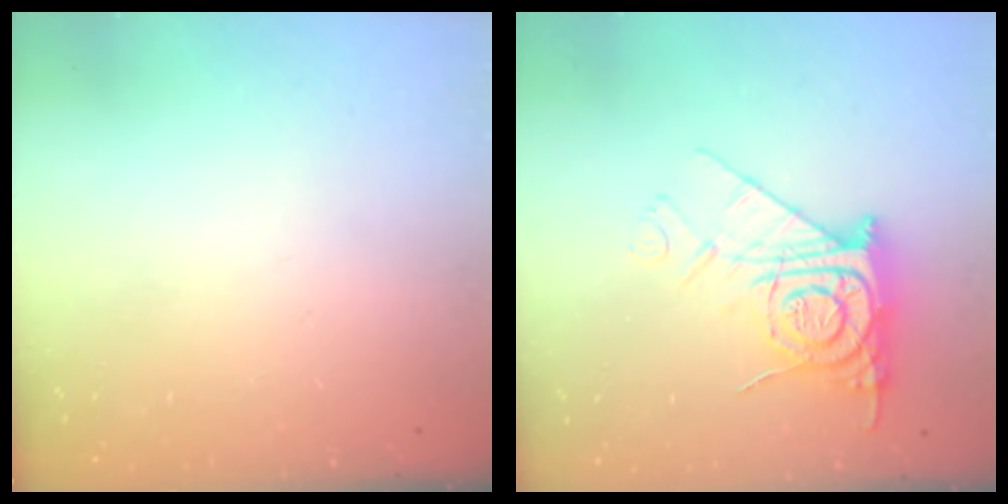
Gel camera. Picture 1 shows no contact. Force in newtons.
{"total": 12.8, "press": 12.7, "slide": 1.2}